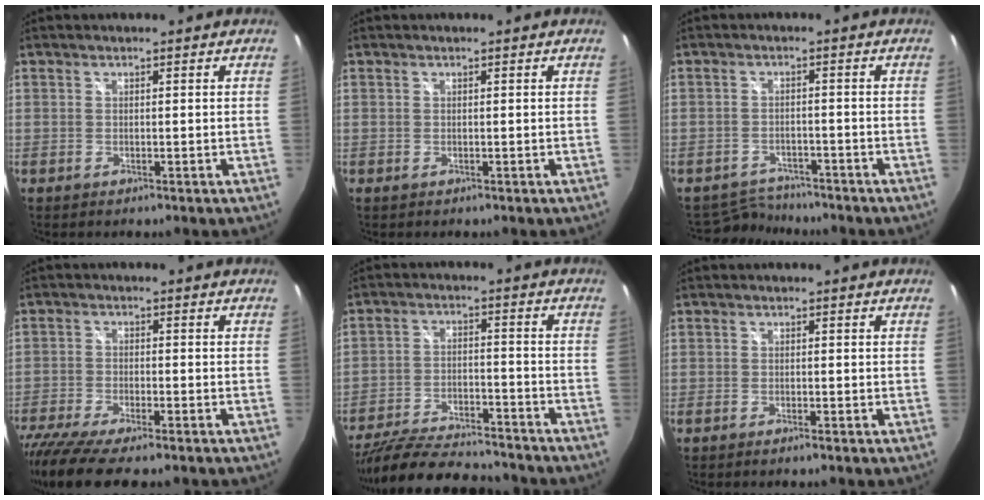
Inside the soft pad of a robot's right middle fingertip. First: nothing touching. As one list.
[{"total": 0.0}, {"total": 5.1, "force": [-4.9, 1.6, -0.4], "torque": [-0.009, 0.004, -0.082]}, {"total": 13.2, "force": [-10.7, 2.4, 7.4], "torque": [-0.169, -0.057, -0.184]}, {"total": 19.6, "force": [-17.1, 4.6, 8.5], "torque": [-0.174, -0.027, -0.265]}, {"total": 1.3, "force": [-1.0, -0.1, 0.7], "torque": [-0.014, -0.001, -0.018]}]